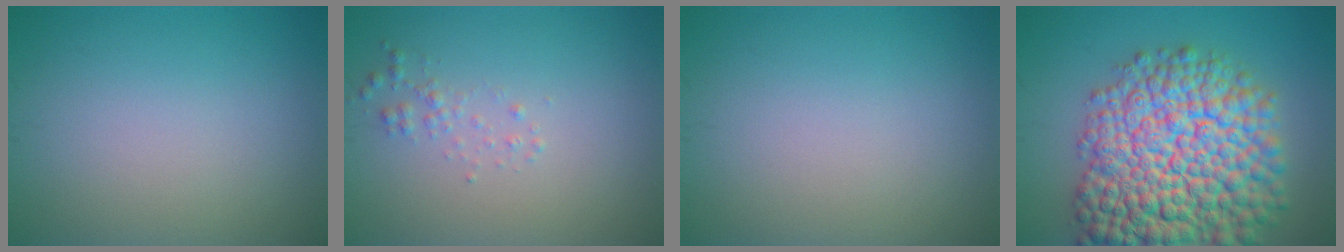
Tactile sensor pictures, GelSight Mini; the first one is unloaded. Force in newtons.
{"total": 1.1, "press": 1.1, "slide": 0.0}
{"total": 0.0}
{"total": 15.3, "press": 15.3, "slide": 0.7}